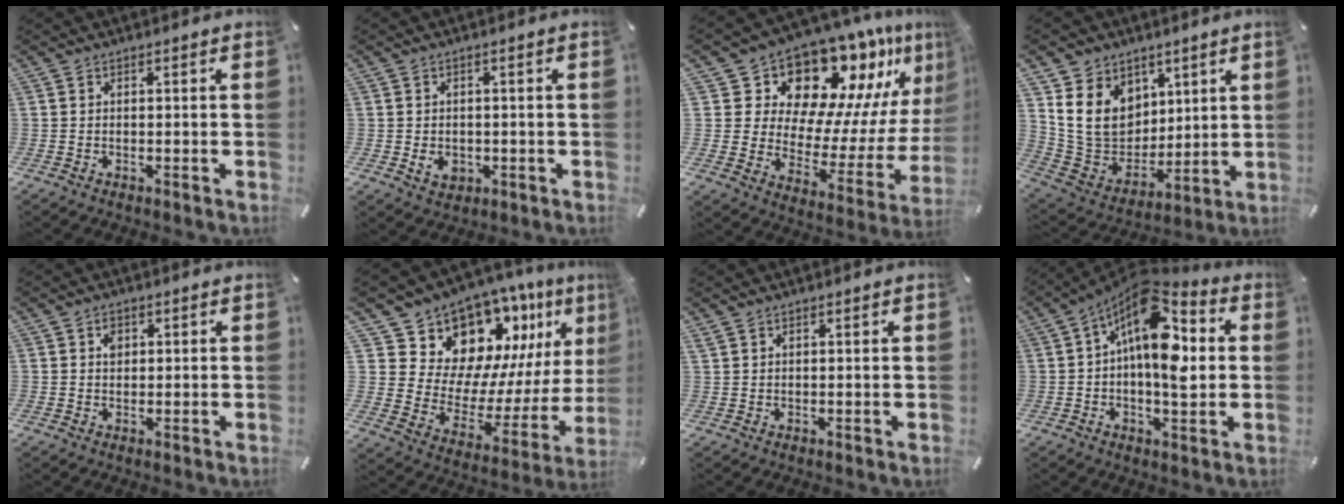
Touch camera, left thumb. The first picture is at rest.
{"total": 3.5, "force": [-0.7, 2.9, 1.8], "torque": [-0.029, -0.001, -0.013]}
{"total": 16.2, "force": [14.8, 6.1, 2.6], "torque": [-0.028, -0.156, 0.247]}
{"total": 15.2, "force": [5.0, 12.9, 6.4], "torque": [-0.140, -0.030, 0.105]}
{"total": 2.3, "force": [0.6, 2.0, 1.0], "torque": [-0.006, 0.001, 0.005]}
{"total": 15.2, "force": [12.3, 8.2, 3.2], "torque": [-0.049, -0.133, 0.223]}
{"total": 1.3, "force": [1.0, 0.8, 0.4], "torque": [-0.007, 0.000, 0.018]}
{"total": 16.0, "force": [3.6, 8.1, 13.3], "torque": [-0.235, -0.039, 0.058]}